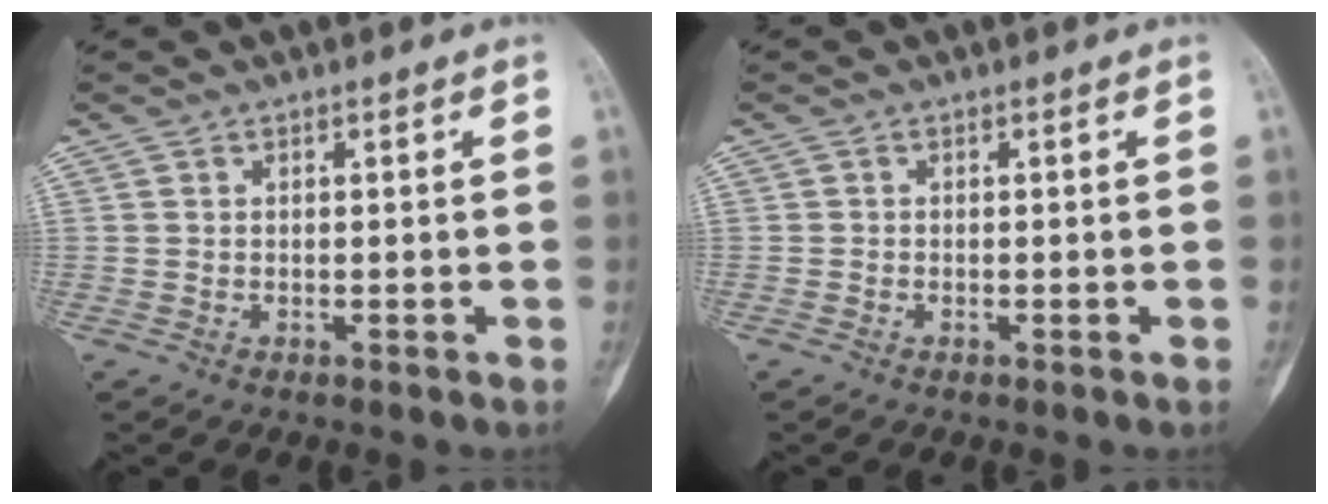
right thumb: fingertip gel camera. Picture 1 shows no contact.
{"total": 0.0}